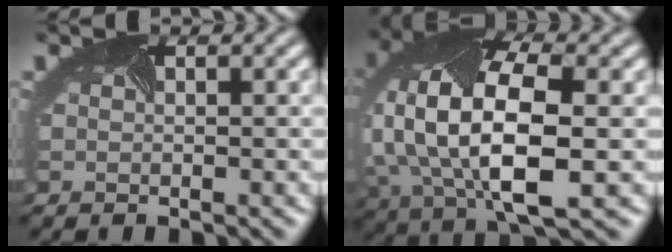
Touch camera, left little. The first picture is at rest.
{"total": 13.7, "force": [0.0, 7.3, 11.6], "torque": [-0.238, -0.015, 0.003]}